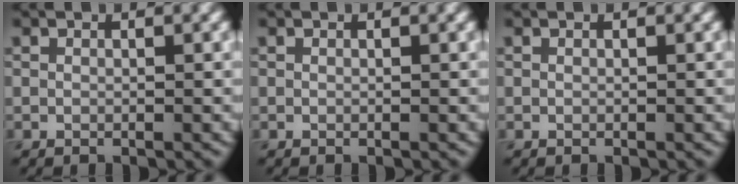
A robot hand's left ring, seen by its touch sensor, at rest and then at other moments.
{"total": 0.0}
{"total": 0.0}